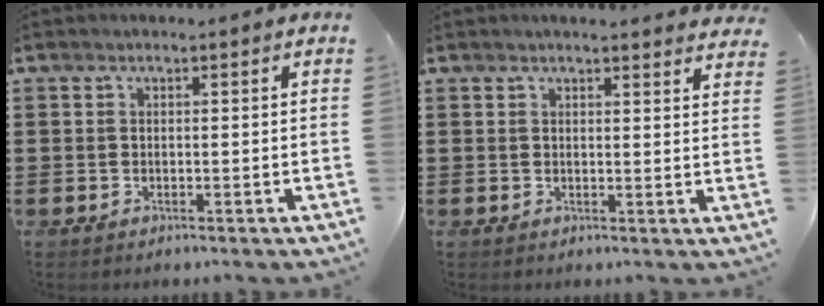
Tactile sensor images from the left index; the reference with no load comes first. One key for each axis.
{"total": 2.0, "fx": 2.0, "fy": -0.1, "fz": 0.3, "tx": -0.005, "ty": -0.006, "tz": 0.036}